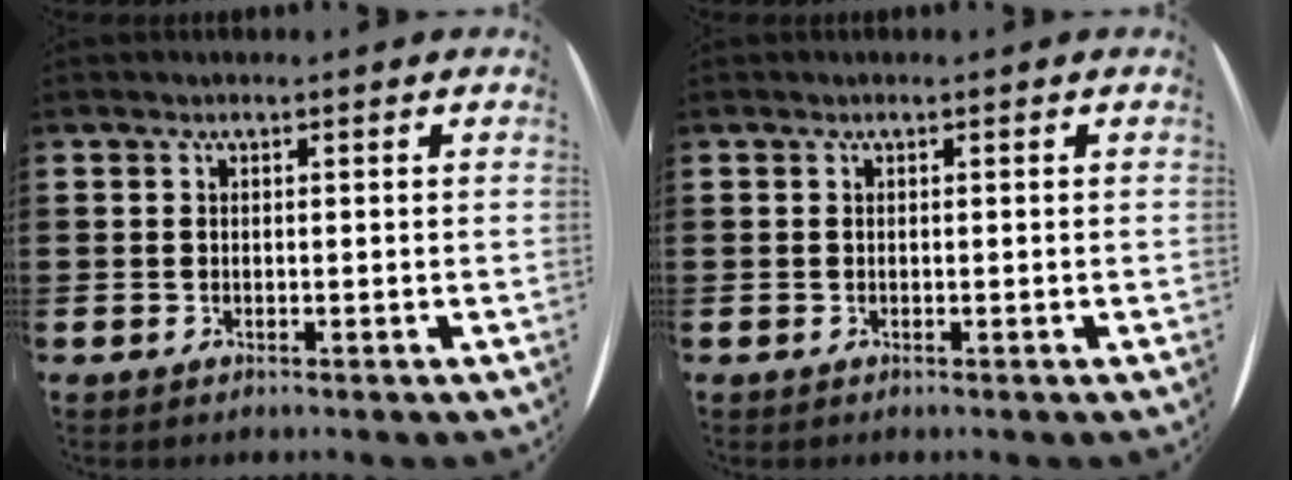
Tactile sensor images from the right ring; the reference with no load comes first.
{"total": 0.0}